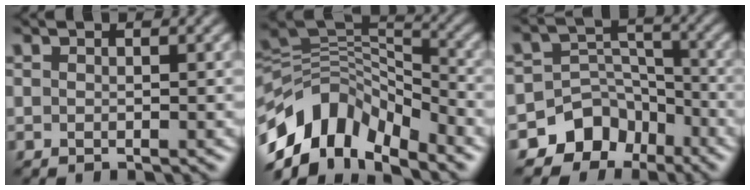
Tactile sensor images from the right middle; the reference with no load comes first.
{"total": 10.8, "force": [-5.9, 6.1, 6.7], "torque": [-0.125, 0.020, -0.122]}
{"total": 6.7, "force": [-4.6, 4.7, 1.3], "torque": [-0.004, 0.005, -0.078]}